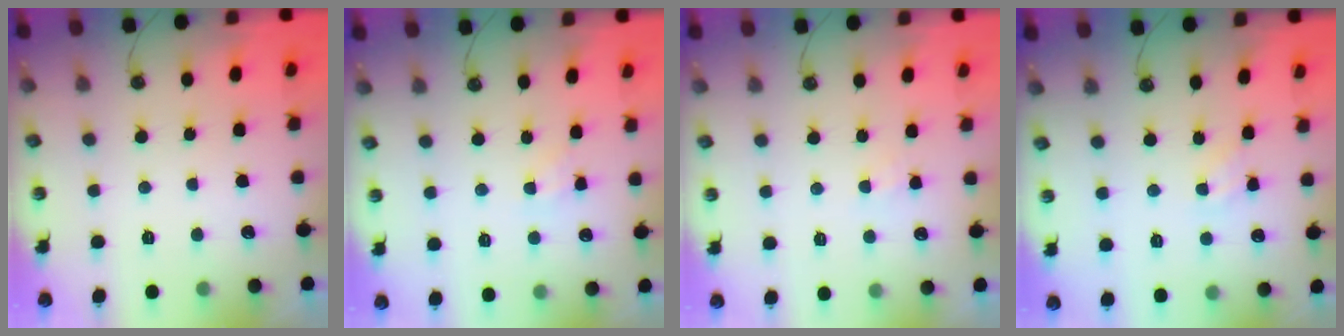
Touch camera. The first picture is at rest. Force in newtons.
{"total": 1.1, "press": 1.0, "slide": 0.2}
{"total": 4.0, "press": 3.9, "slide": 0.6}
{"total": 1.7, "press": 1.7, "slide": 0.3}